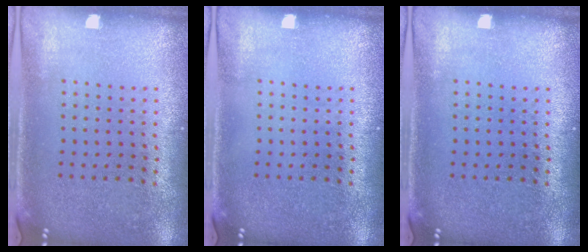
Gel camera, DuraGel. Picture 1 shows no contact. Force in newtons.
{"total": 0.0}
{"total": 0.0}